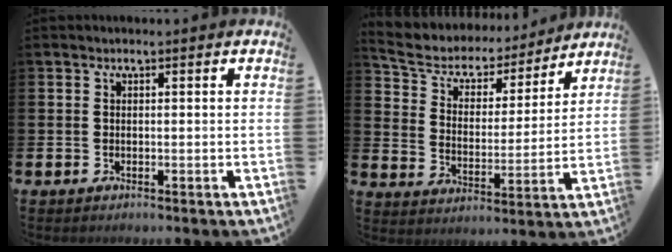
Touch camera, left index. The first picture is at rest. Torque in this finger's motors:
{"motor_torque": [0.45, -0.66, 0.86, 0.18]}